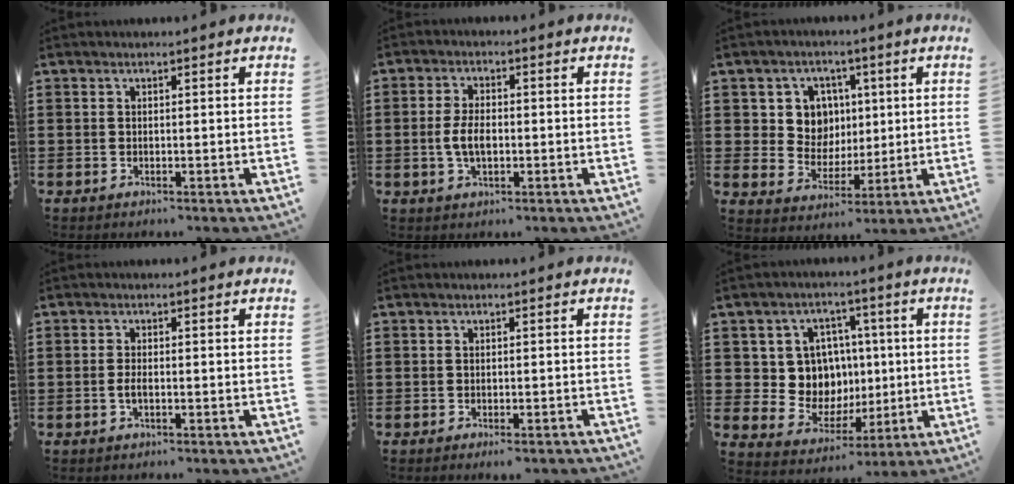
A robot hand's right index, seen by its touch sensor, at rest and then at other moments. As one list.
[{"total": 4.4, "force": [-0.6, 2.1, 3.8], "torque": [-0.091, -0.002, -0.017]}, {"total": 7.6, "force": [1.9, 6.8, 2.8], "torque": [-0.071, 0.014, 0.034]}, {"total": 1.7, "force": [-0.4, 0.6, 1.5], "torque": [-0.029, -0.001, -0.007]}, {"total": 1.2, "force": [-0.9, 0.1, 0.8], "torque": [-0.015, -0.003, -0.017]}, {"total": 9.1, "force": [1.0, 8.4, 3.3], "torque": [-0.077, 0.011, 0.027]}]